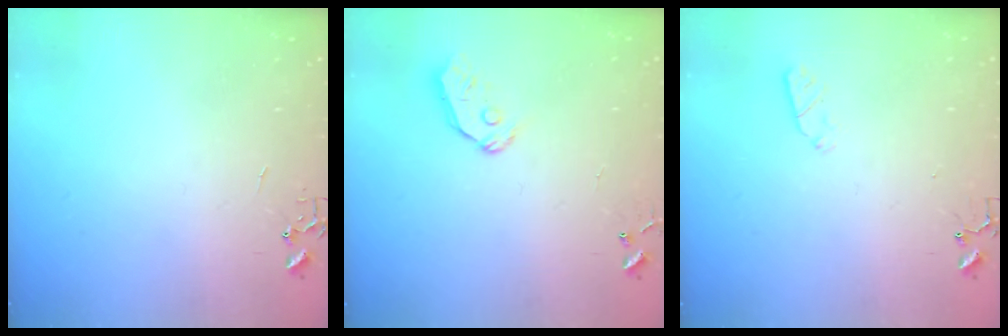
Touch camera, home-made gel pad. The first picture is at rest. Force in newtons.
{"total": 6.1, "press": 6.1, "slide": 0.6}
{"total": 3.2, "press": 3.1, "slide": 0.5}